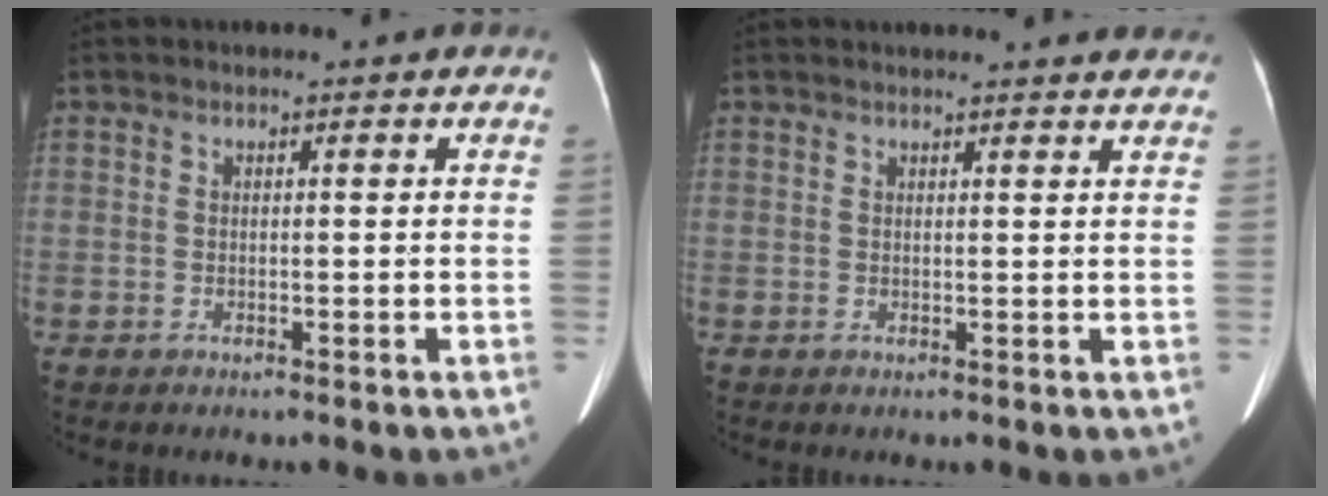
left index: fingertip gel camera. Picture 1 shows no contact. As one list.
[{"total": 8.2, "force": [7.9, 0.9, 2.2], "torque": [-0.017, 0.013, 0.073]}]